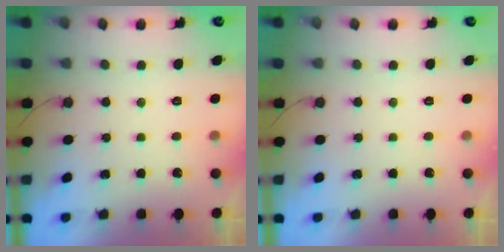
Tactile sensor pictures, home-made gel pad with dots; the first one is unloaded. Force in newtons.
{"total": 0.0}